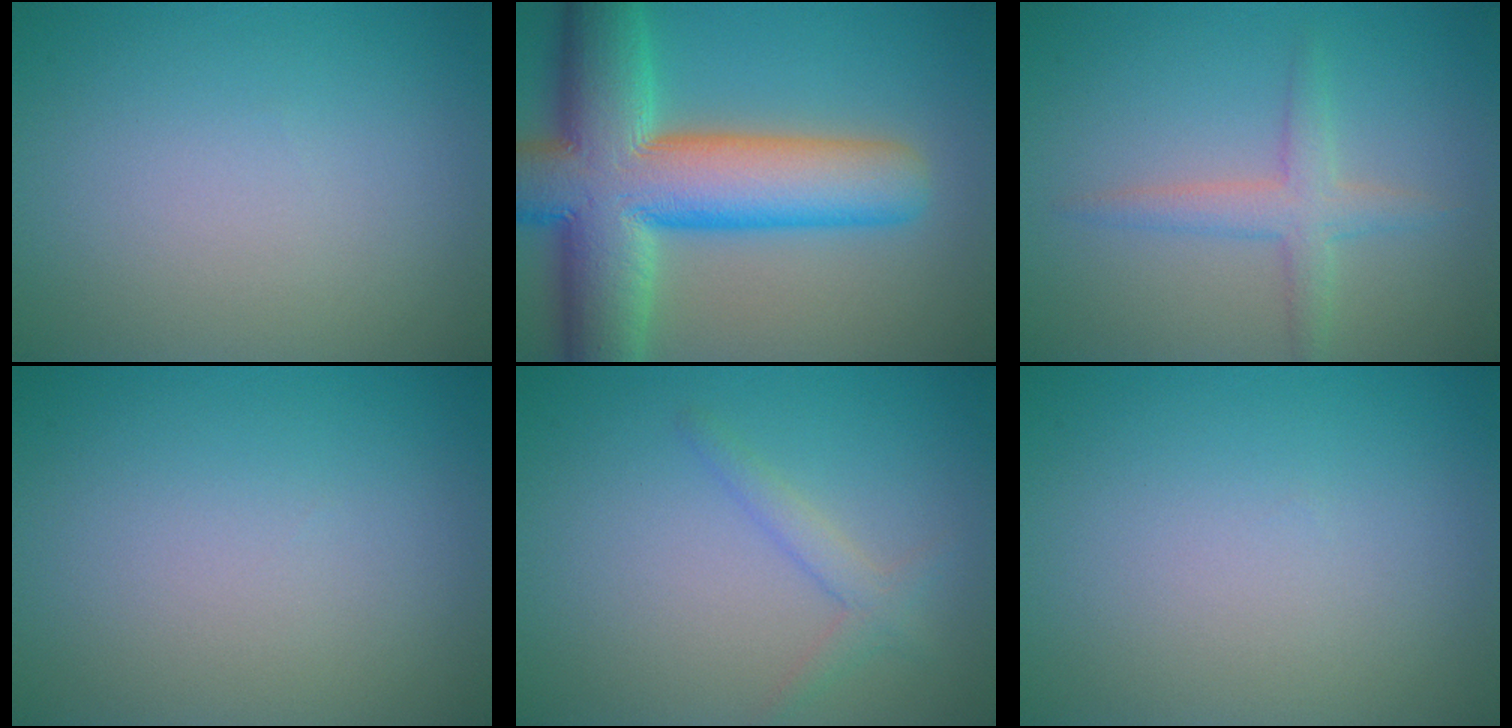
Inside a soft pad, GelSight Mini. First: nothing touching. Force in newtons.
{"total": 14.4, "press": 14.3, "slide": 0.7}
{"total": 2.4, "press": 2.4, "slide": 0.1}
{"total": 0.0}
{"total": 1.7, "press": 1.7, "slide": 0.1}
{"total": 0.0}